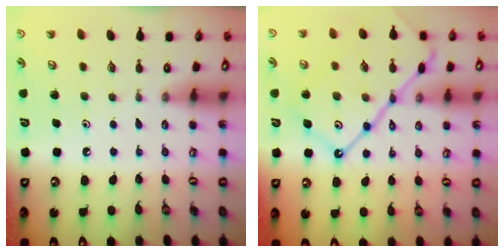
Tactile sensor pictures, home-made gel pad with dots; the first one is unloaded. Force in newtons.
{"total": 17.0, "press": 16.9, "slide": 1.7}